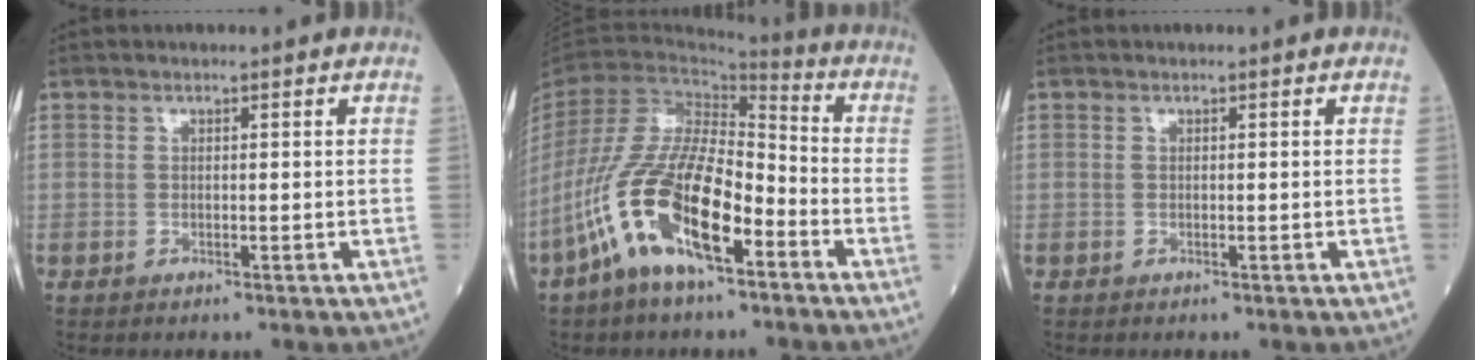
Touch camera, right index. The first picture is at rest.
{"total": 16.4, "force": [-8.0, 4.8, 13.4], "torque": [-0.279, -0.001, -0.147]}
{"total": 0.0}